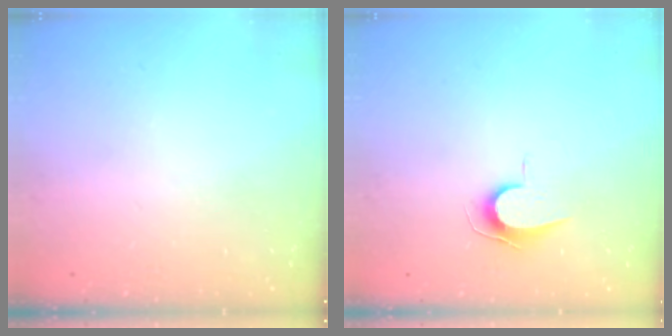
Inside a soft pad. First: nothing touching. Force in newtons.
{"total": 6.9, "press": 6.8, "slide": 0.7}